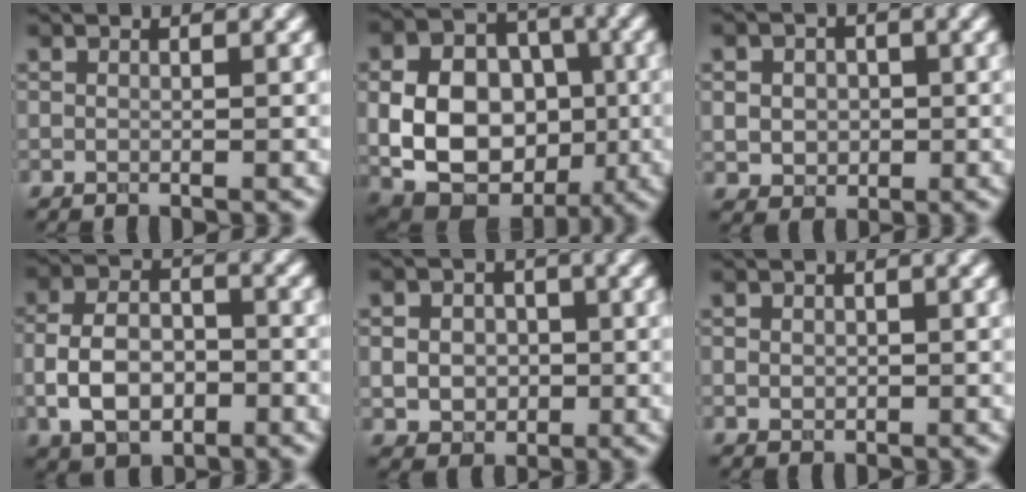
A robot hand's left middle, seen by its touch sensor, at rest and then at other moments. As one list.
[{"total": 11.4, "force": [-1.2, 8.2, 7.7], "torque": [-0.128, -0.002, -0.023]}, {"total": 3.7, "force": [0.4, 3.2, 2.0], "torque": [-0.030, 0.011, -0.009]}, {"total": 6.2, "force": [-1.8, 3.9, 4.4], "torque": [-0.085, 0.004, -0.038]}, {"total": 5.0, "force": [0.2, 4.2, 2.7], "torque": [-0.041, 0.013, -0.014]}, {"total": 1.2, "force": [0.0, 1.0, 0.5], "torque": [-0.005, -0.001, 0.001]}]